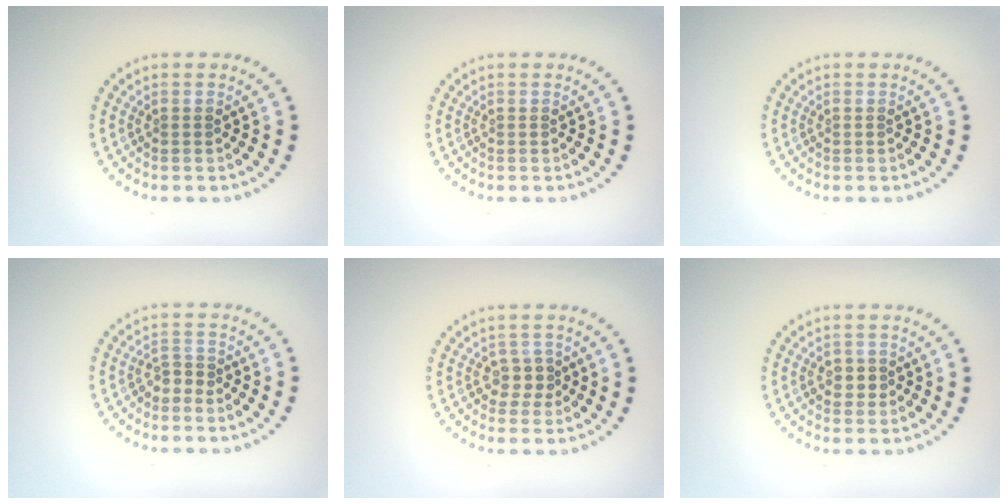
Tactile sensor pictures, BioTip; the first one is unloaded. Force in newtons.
{"total": 0.0}
{"total": 0.0}
{"total": 1.3, "press": 0.9, "slide": 0.9}
{"total": 1.8, "press": 1.4, "slide": 1.0}
{"total": 1.3, "press": 1.3, "slide": 0.4}